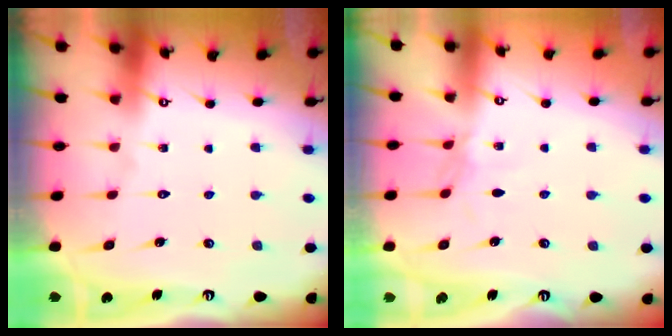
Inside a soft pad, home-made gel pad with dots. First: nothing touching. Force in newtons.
{"total": 2.3, "press": 2.3, "slide": 0.5}